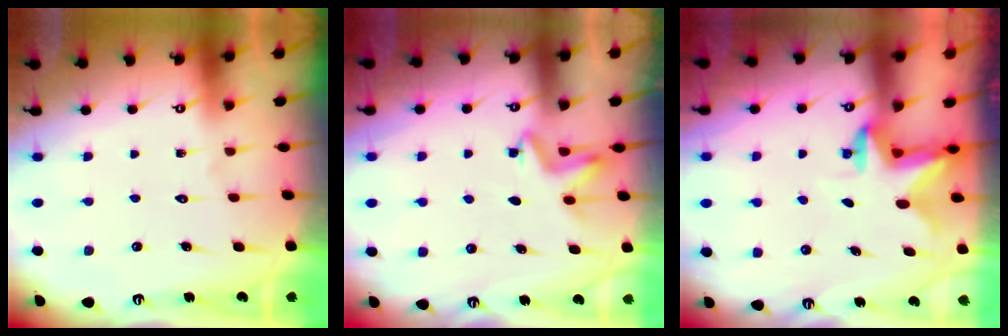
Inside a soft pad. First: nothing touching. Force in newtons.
{"total": 4.1, "press": 4.1, "slide": 0.8}
{"total": 2.8, "press": 2.8, "slide": 0.6}